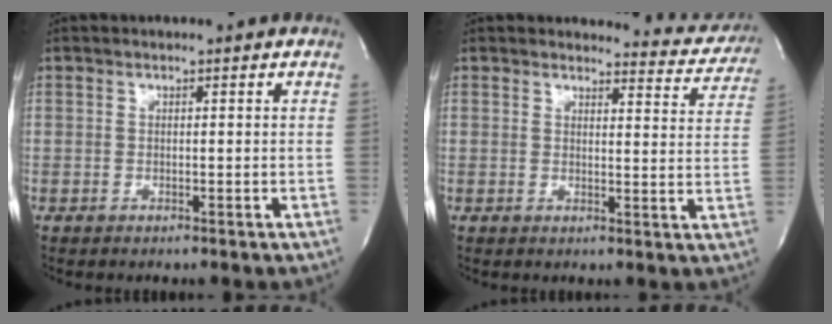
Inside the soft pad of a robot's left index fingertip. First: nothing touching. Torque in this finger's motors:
{"motor_torque": [1.10, -1.04, 0.12, -0.03]}